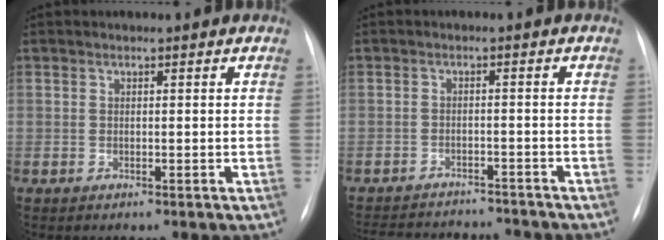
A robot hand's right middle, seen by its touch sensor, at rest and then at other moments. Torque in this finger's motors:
{"motor_torque": [0.06, -0.25, 0.01, 0.00]}